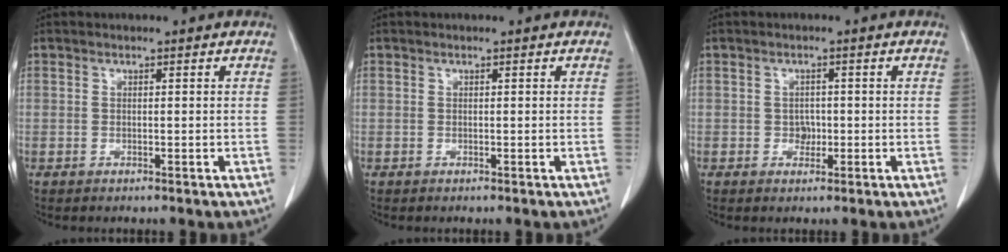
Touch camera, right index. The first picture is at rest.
{"total": 0.0}
{"total": 1.7, "force": [-0.3, 1.4, 0.9], "torque": [-0.013, 0.004, -0.003]}